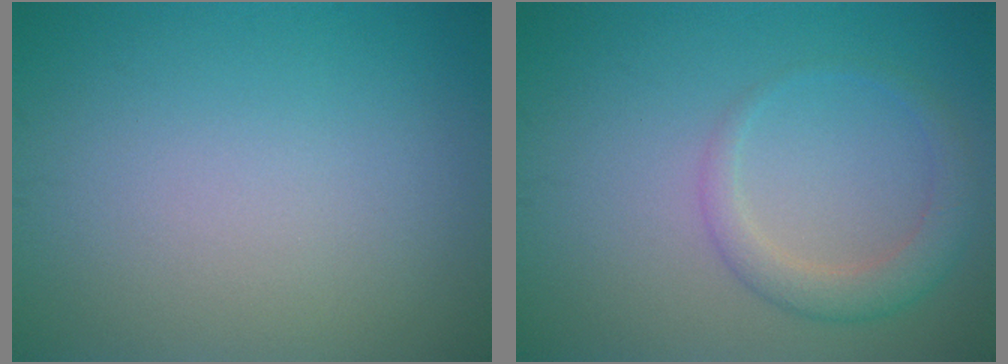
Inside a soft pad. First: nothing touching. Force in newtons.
{"total": 2.8, "press": 2.8, "slide": 0.2}